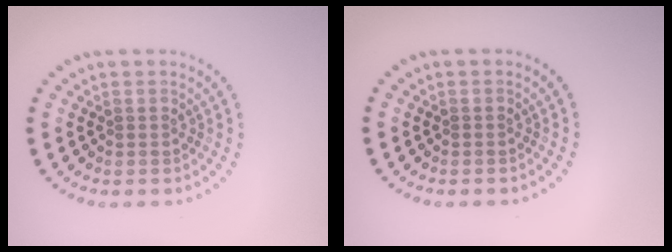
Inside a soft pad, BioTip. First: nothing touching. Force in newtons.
{"total": 0.0}